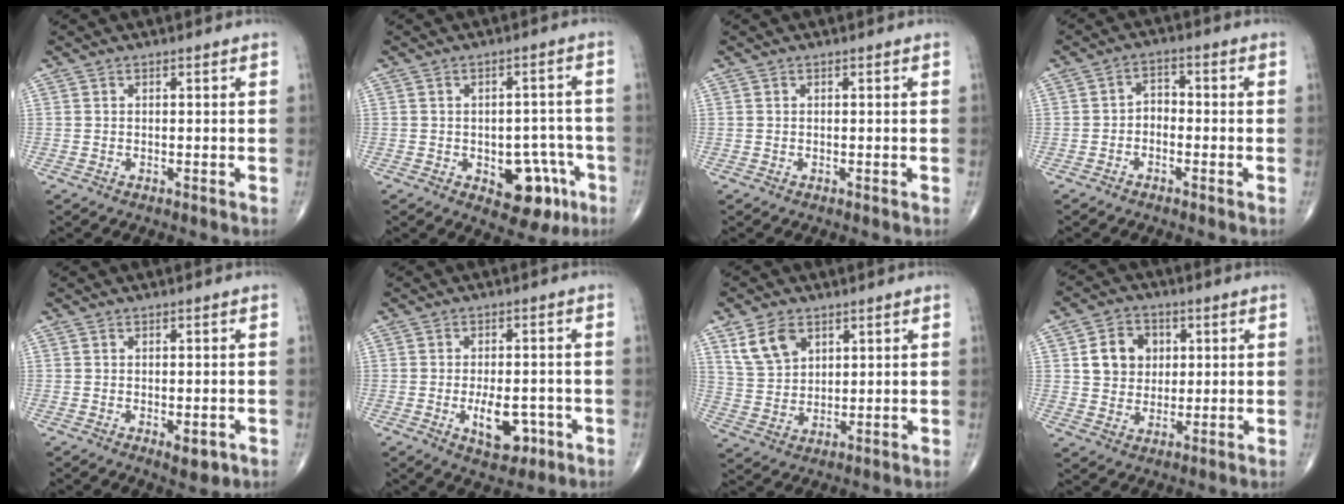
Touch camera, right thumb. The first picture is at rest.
{"total": 10.1, "force": [-4.1, 6.0, 7.0], "torque": [-0.047, 0.033, -0.044]}
{"total": 0.0}
{"total": 3.1, "force": [-1.1, 2.3, 1.9], "torque": [-0.017, 0.023, -0.030]}
{"total": 3.2, "force": [-1.1, 1.5, 2.6], "torque": [-0.025, -0.004, -0.008]}
{"total": 7.3, "force": [-2.4, 3.8, 5.7], "torque": [-0.073, 0.005, -0.030]}
{"total": 8.1, "force": [4.3, 5.3, 4.4], "torque": [-0.070, -0.016, 0.090]}
{"total": 8.8, "force": [2.0, 7.4, 4.3], "torque": [-0.034, -0.006, 0.035]}